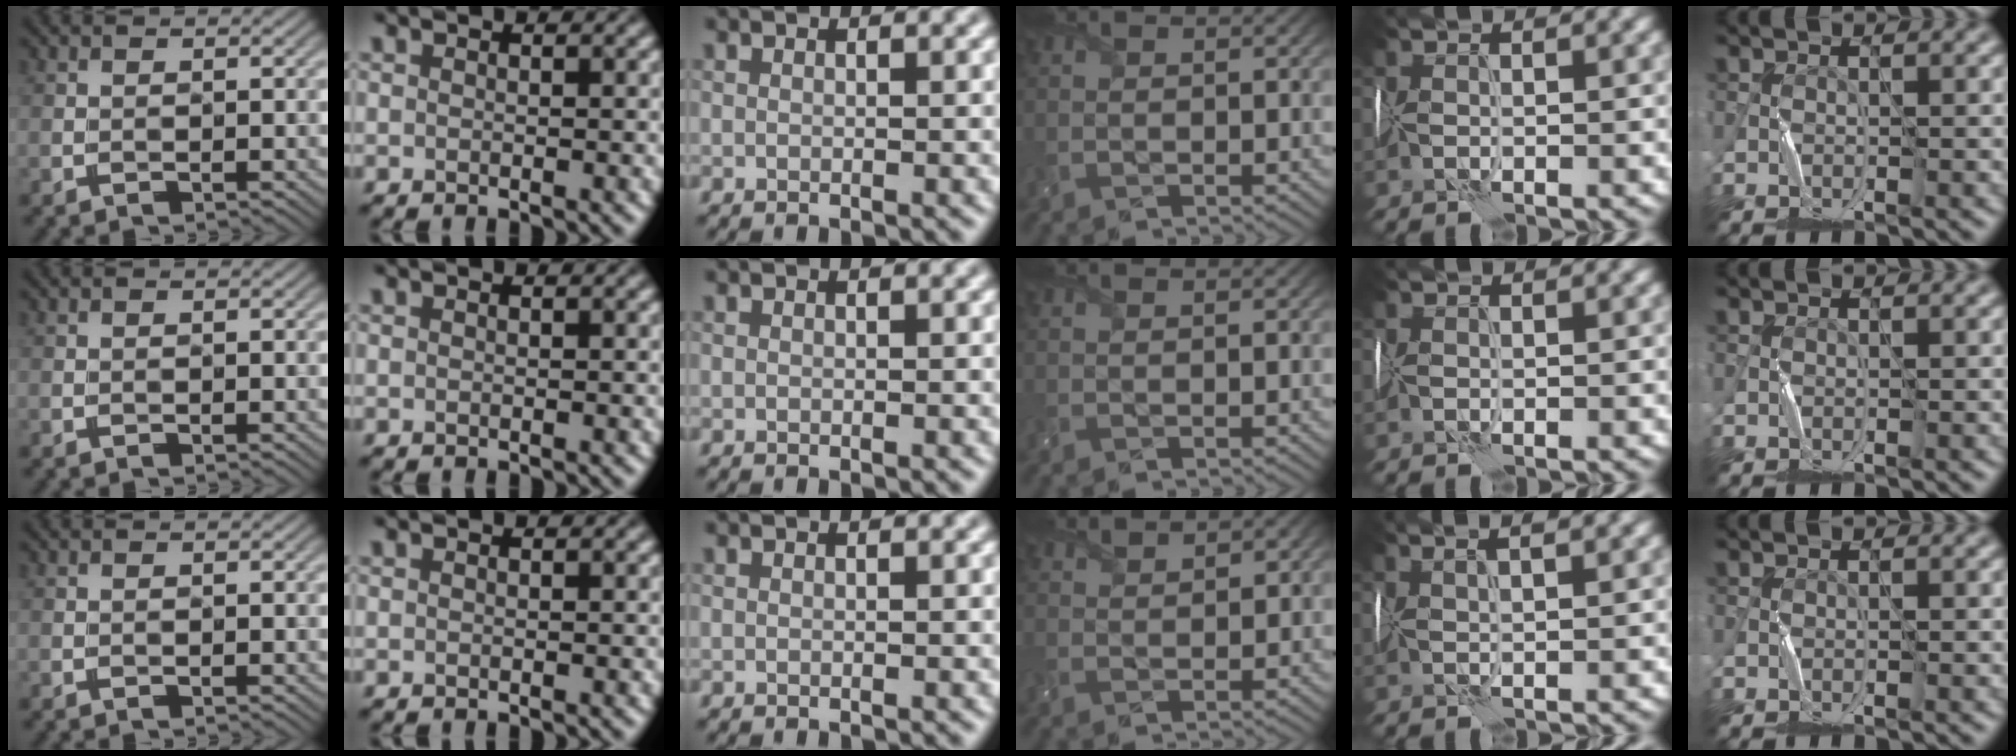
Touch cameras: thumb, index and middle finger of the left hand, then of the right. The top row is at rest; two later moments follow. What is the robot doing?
{"motion": "wrap", "object": "sponge"}